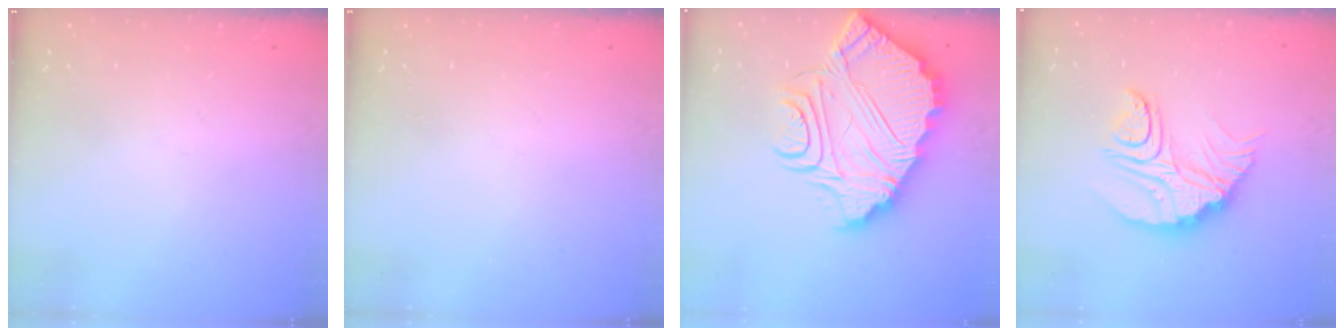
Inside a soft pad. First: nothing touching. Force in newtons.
{"total": 0.0}
{"total": 19.4, "press": 19.3, "slide": 1.3}
{"total": 12.9, "press": 12.9, "slide": 0.9}